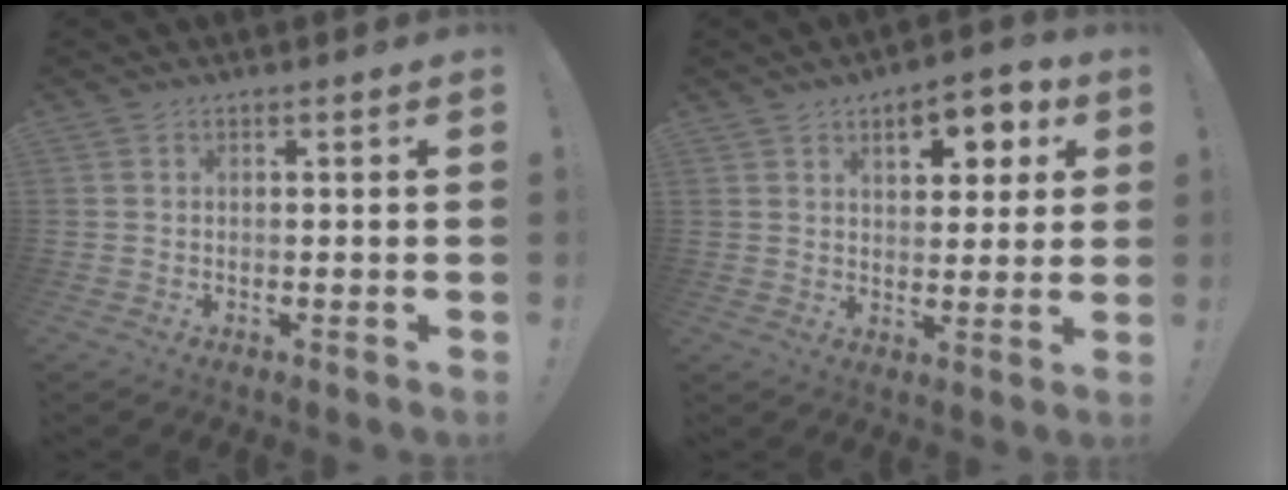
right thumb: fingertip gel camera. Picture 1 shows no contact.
{"total": 10.0, "force": [4.6, 5.3, 7.2], "torque": [-0.089, -0.015, 0.074]}